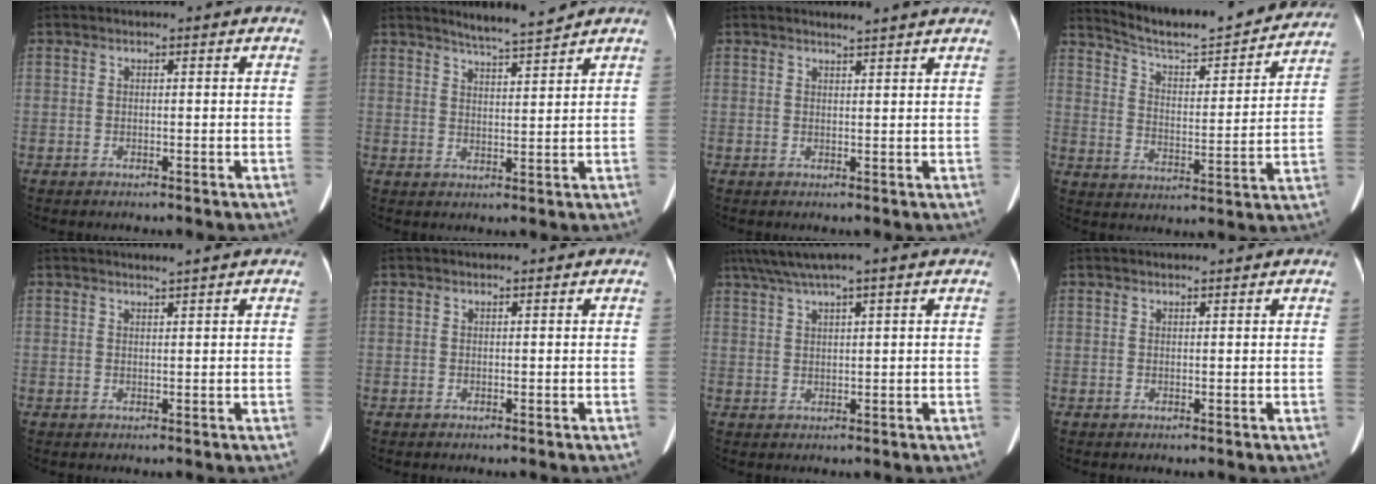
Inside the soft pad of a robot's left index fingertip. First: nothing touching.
{"total": 4.9, "force": [4.5, -0.7, 1.7], "torque": [-0.034, -0.005, 0.078]}
{"total": 3.8, "force": [3.5, -0.4, 1.4], "torque": [-0.023, 0.006, 0.039]}
{"total": 19.1, "force": [18.0, 2.1, 6.1], "torque": [-0.094, -0.021, 0.248]}
{"total": 1.6, "force": [1.4, -0.4, 0.7], "torque": [-0.010, 0.003, 0.025]}
{"total": 0.0}
{"total": 6.7, "force": [4.8, -0.1, 4.7], "torque": [-0.091, 0.039, 0.086]}
{"total": 0.8, "force": [0.8, 0.1, 0.1], "torque": [-0.008, 0.006, 0.014]}